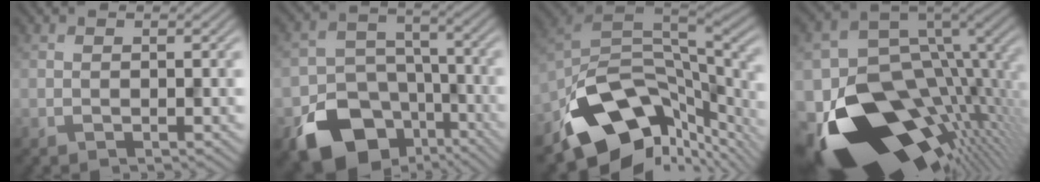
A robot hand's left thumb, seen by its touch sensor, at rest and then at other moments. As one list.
[{"total": 14.3, "force": [-8.2, 10.0, 6.1], "torque": [-0.133, -0.036, -0.130]}, {"total": 16.0, "force": [-8.5, 8.1, 10.9], "torque": [-0.226, -0.031, -0.138]}, {"total": 19.4, "force": [-6.3, 11.6, 14.3], "torque": [-0.289, -0.040, -0.084]}]